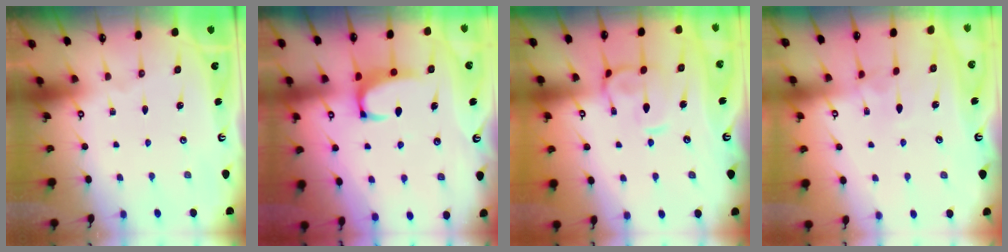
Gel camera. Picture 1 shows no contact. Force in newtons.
{"total": 2.6, "press": 2.5, "slide": 0.7}
{"total": 4.8, "press": 4.7, "slide": 1.2}
{"total": 2.8, "press": 2.8, "slide": 0.4}